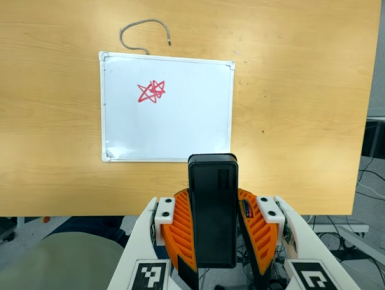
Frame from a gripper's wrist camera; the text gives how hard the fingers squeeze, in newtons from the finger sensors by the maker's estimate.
{"total": 8.9, "left": 7.2, "right": 10.7}